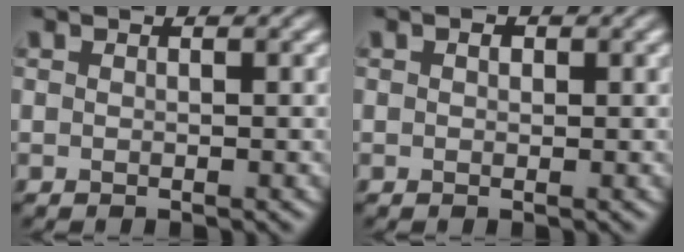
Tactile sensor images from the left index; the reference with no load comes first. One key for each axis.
{"total": 0.7, "fx": 0.2, "fy": 0.5, "fz": 0.4, "tx": -0.006, "ty": -0.001, "tz": 0.000}